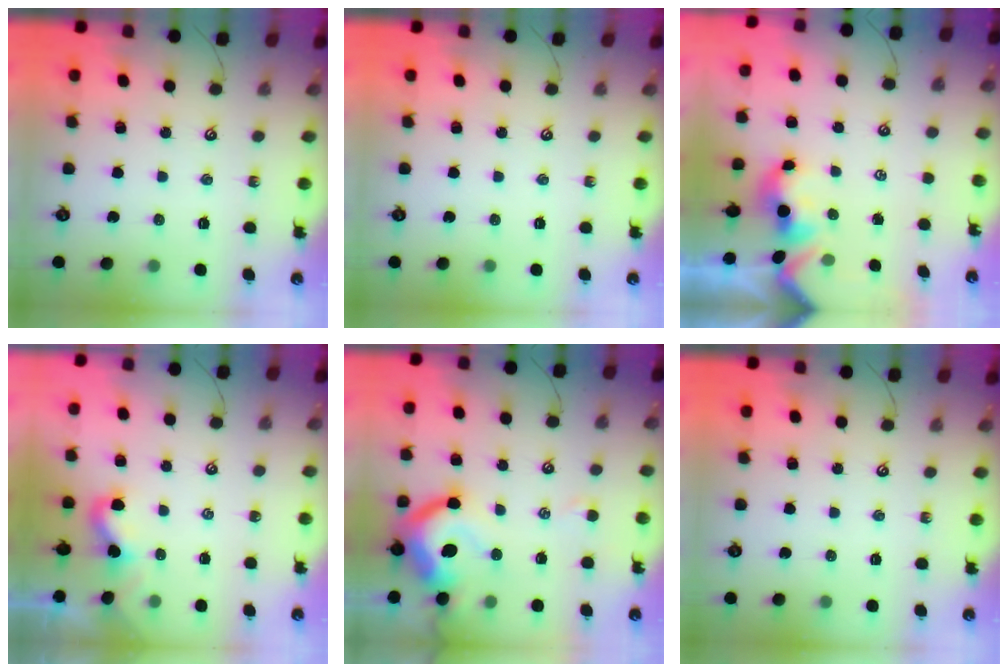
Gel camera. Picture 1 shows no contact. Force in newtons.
{"total": 0.0}
{"total": 1.0, "press": 0.7, "slide": 0.7}
{"total": 2.8, "press": 2.8, "slide": 0.4}
{"total": 12.5, "press": 12.3, "slide": 1.9}
{"total": 0.0}